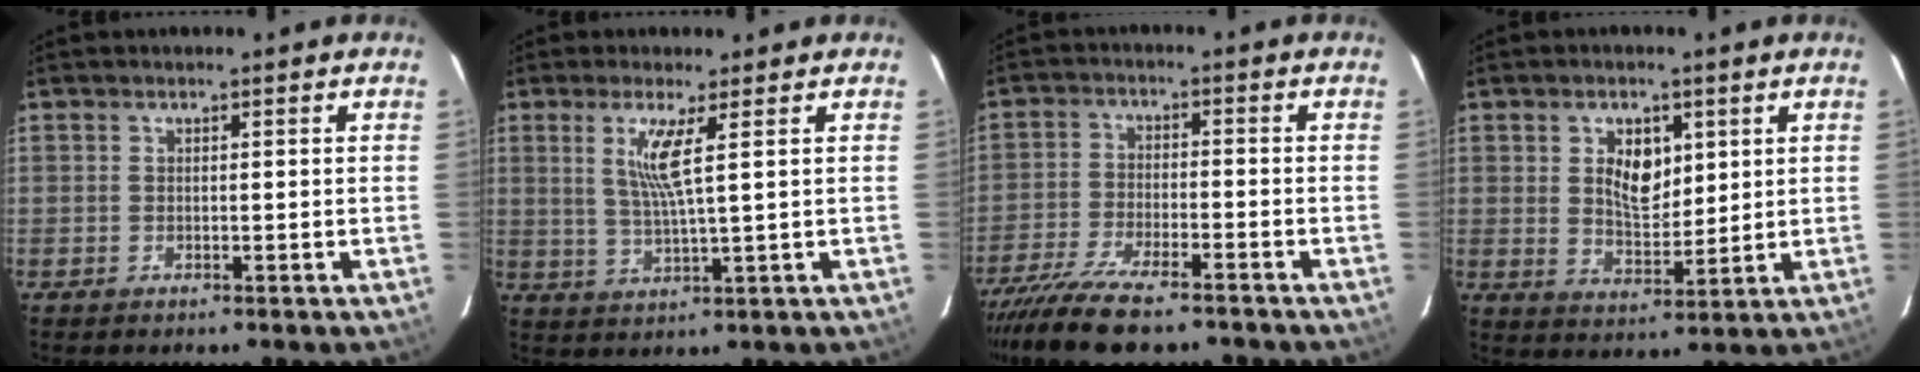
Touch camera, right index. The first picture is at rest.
{"total": 5.3, "force": [1.9, -0.4, 4.9], "torque": [-0.095, -0.009, 0.037]}
{"total": 13.0, "force": [-10.5, 3.2, 7.0], "torque": [-0.160, -0.036, -0.186]}
{"total": 7.2, "force": [2.3, 4.2, 5.3], "torque": [-0.087, 0.002, 0.047]}